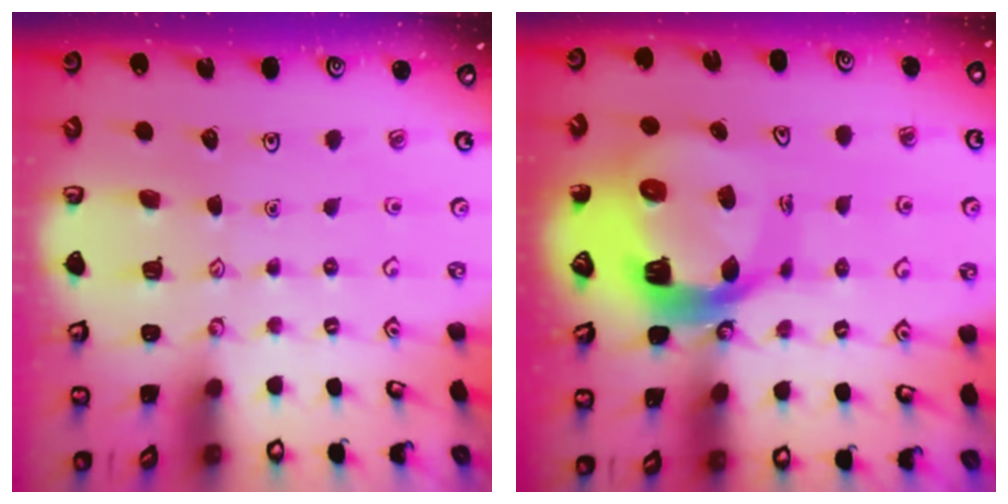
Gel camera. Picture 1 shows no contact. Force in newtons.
{"total": 14.2, "press": 14.1, "slide": 1.9}